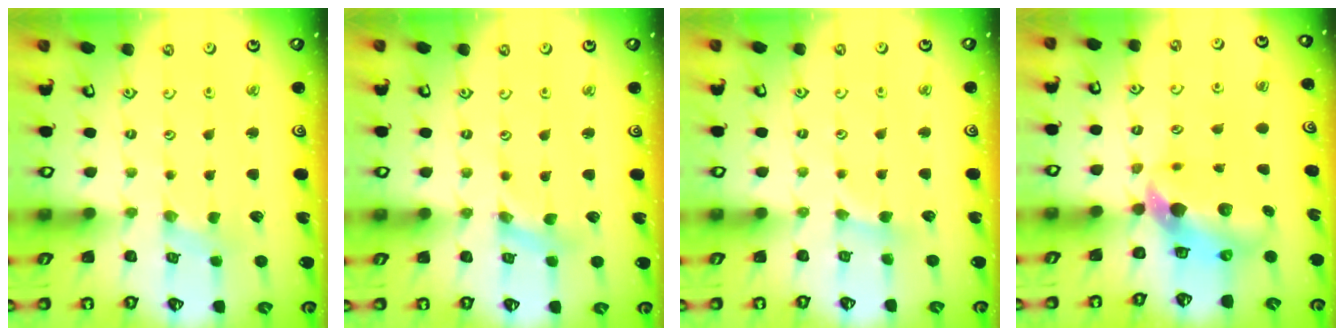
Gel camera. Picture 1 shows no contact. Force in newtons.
{"total": 1.5, "press": 1.4, "slide": 0.3}
{"total": 2.6, "press": 2.6, "slide": 0.3}
{"total": 8.9, "press": 8.8, "slide": 1.3}